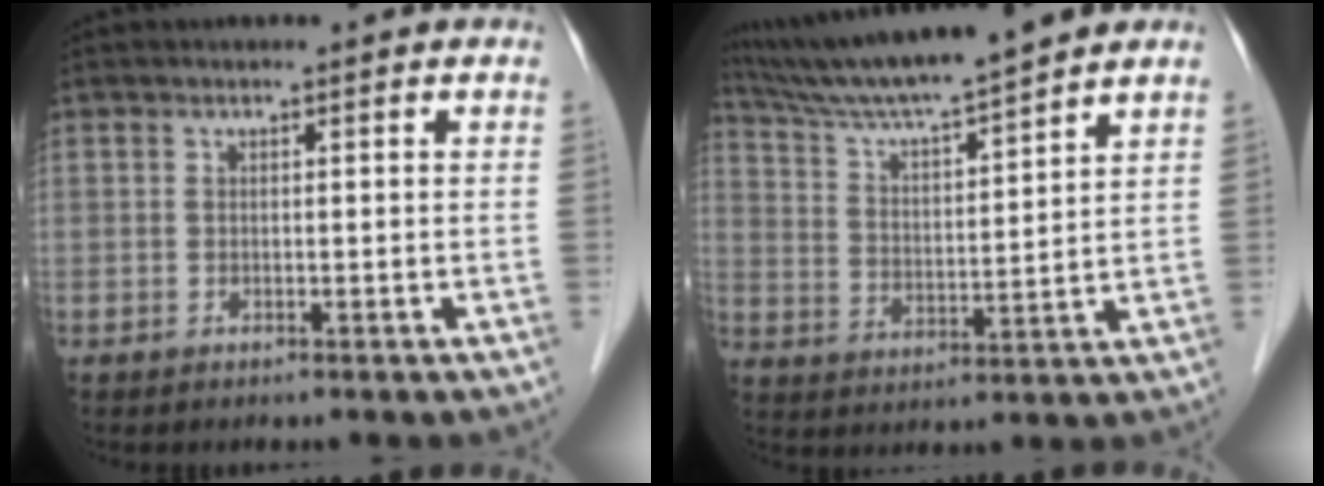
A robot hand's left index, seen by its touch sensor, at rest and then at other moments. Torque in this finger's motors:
{"motor_torque": [-0.04, -0.93, 0.35, 0.13]}